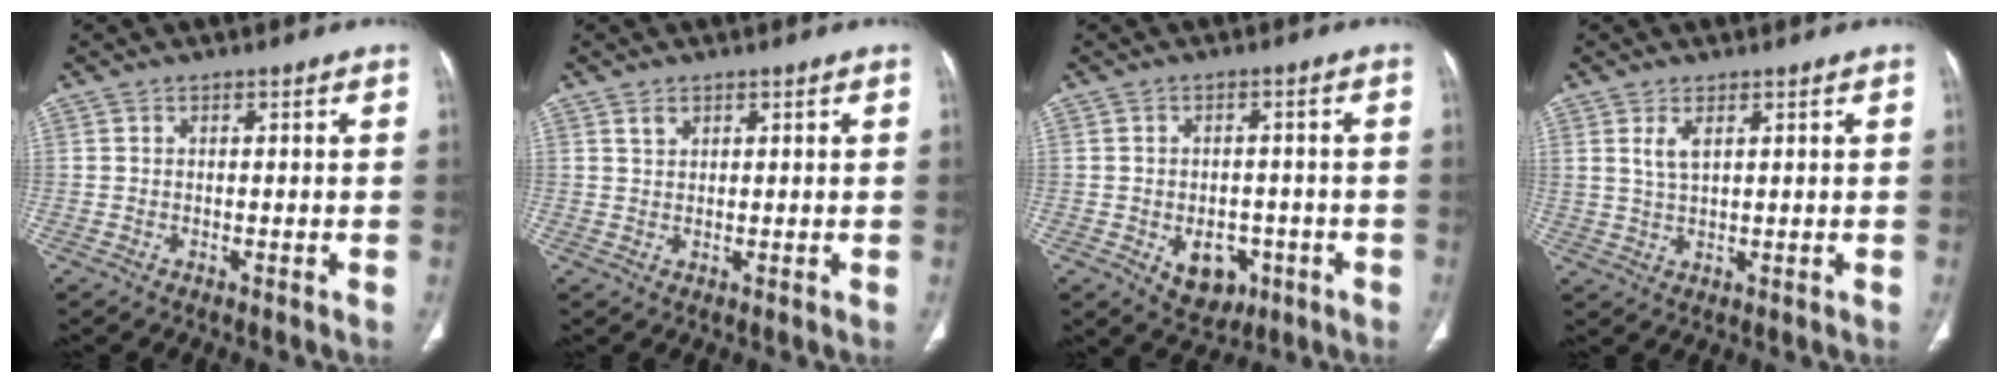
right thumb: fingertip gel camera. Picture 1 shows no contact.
{"total": 1.5, "force": [1.0, 0.9, 0.7], "torque": [-0.007, -0.003, 0.020]}
{"total": 7.1, "force": [-2.6, 5.1, 4.2], "torque": [-0.033, 0.013, -0.023]}
{"total": 3.3, "force": [1.6, 1.3, 2.6], "torque": [-0.052, -0.008, 0.039]}